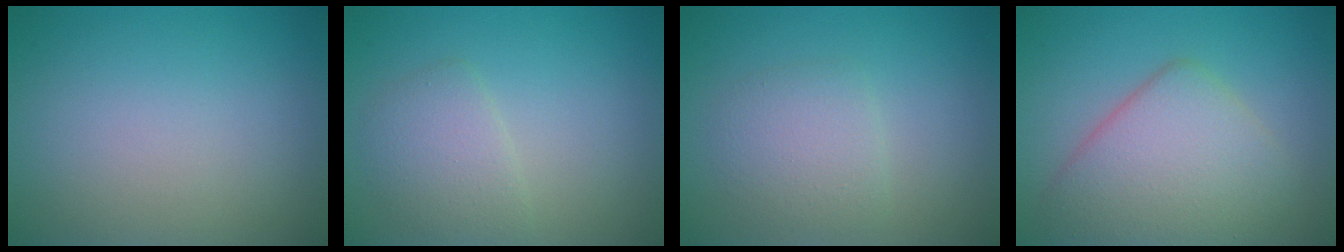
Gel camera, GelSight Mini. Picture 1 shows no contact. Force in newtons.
{"total": 2.7, "press": 2.7, "slide": 0.1}
{"total": 2.6, "press": 2.6, "slide": 0.1}
{"total": 6.3, "press": 6.3, "slide": 0.2}